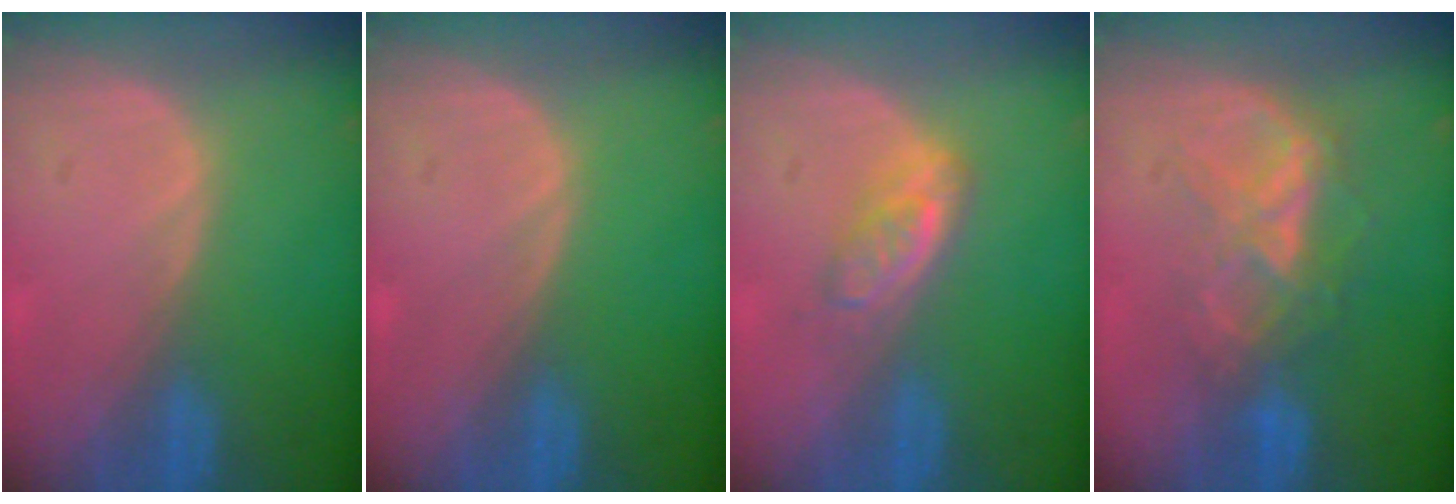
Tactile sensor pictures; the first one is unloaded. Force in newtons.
{"total": 0.0}
{"total": 3.8, "press": 3.8, "slide": 0.2}
{"total": 6.6, "press": 6.4, "slide": 1.5}